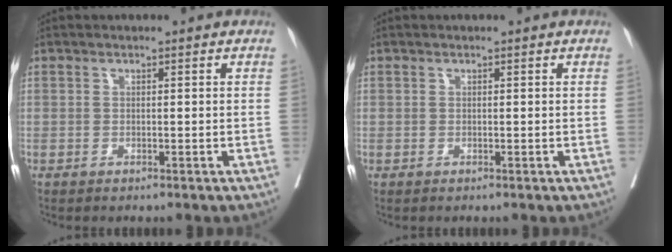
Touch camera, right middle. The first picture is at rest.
{"total": 0.0}